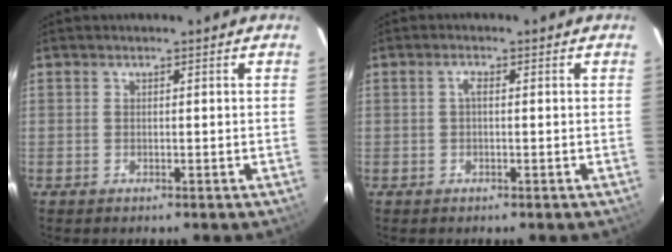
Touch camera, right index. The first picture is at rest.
{"total": 1.3, "force": [0.0, 0.5, 1.2], "torque": [-0.024, 0.006, -0.001]}